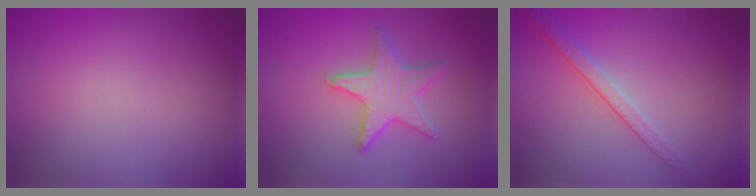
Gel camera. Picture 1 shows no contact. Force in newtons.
{"total": 4.1, "press": 3.7, "slide": 1.9}
{"total": 2.4, "press": 2.0, "slide": 1.4}